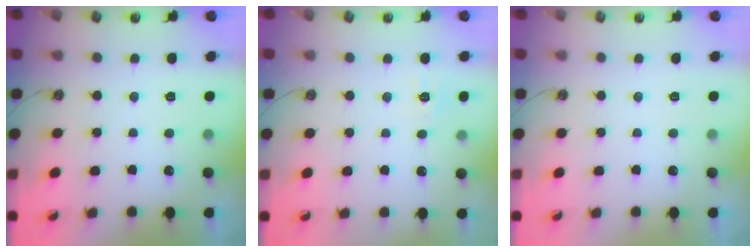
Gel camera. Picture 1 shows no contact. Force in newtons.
{"total": 6.7, "press": 6.7, "slide": 0.8}
{"total": 0.0}